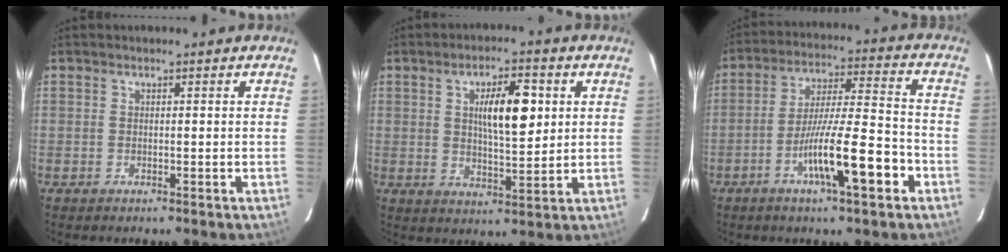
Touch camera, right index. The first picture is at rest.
{"total": 8.9, "force": [2.2, 2.5, 8.2], "torque": [-0.135, 0.007, 0.041]}
{"total": 12.9, "force": [-5.7, 1.1, 11.5], "torque": [-0.198, 0.002, -0.097]}